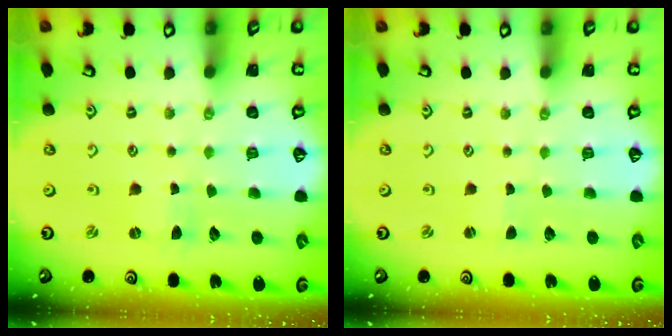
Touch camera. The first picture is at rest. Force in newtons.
{"total": 0.0}